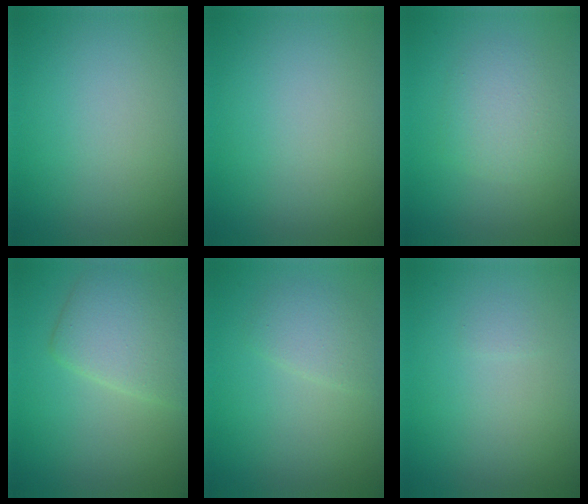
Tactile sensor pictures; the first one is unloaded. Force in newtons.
{"total": 0.0}
{"total": 2.8, "press": 2.8, "slide": 0.2}
{"total": 4.7, "press": 4.7, "slide": 0.3}
{"total": 2.0, "press": 2.0, "slide": 0.1}
{"total": 0.5, "press": 0.5, "slide": 0.1}